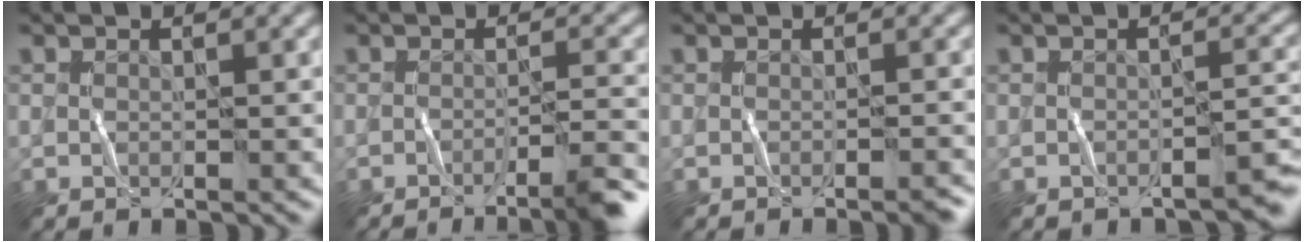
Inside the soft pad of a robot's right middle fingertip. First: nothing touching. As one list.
[{"total": 5.0, "force": [-2.9, 0.8, 4.0], "torque": [-0.051, 0.001, -0.050]}, {"total": 1.6, "force": [-1.0, 0.3, 1.2], "torque": [-0.007, -0.001, -0.017]}, {"total": 2.2, "force": [-1.9, 0.2, 1.1], "torque": [-0.010, 0.008, -0.032]}]